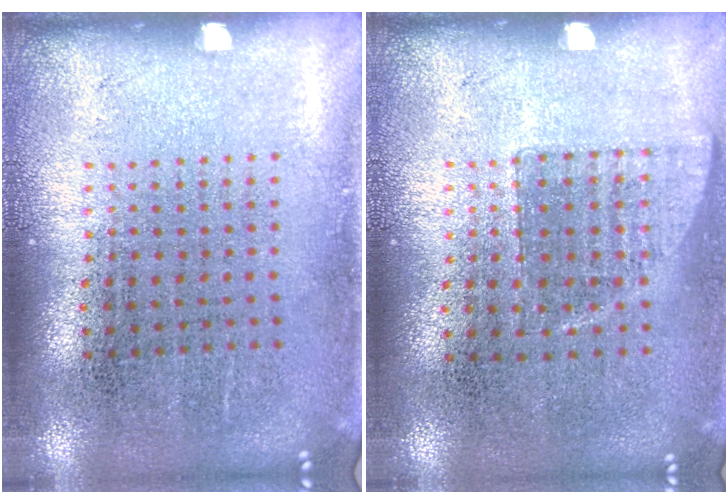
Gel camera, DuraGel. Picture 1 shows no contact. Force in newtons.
{"total": 0.7, "press": 0.6, "slide": 0.3}